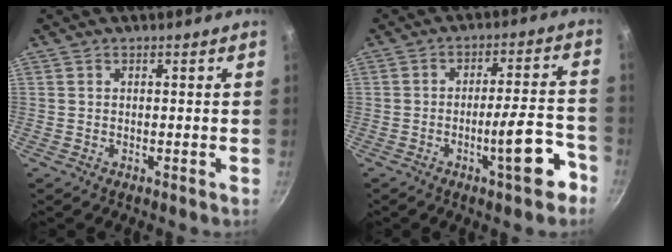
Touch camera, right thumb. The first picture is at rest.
{"total": 10.7, "force": [-5.2, 2.5, 9.0], "torque": [-0.108, 0.043, -0.073]}